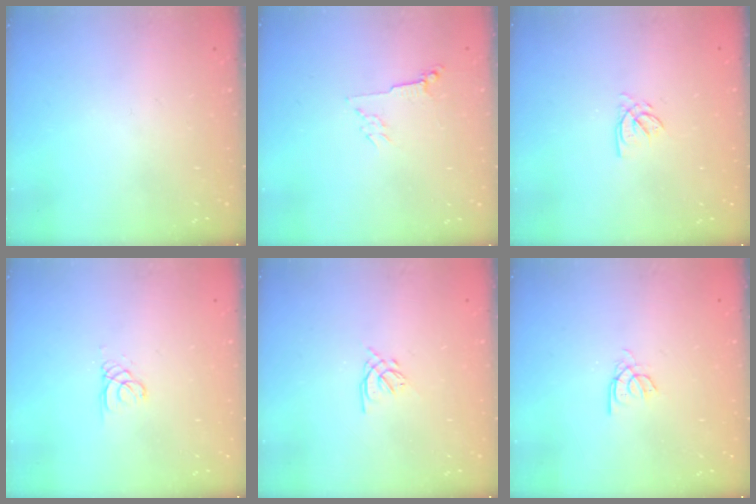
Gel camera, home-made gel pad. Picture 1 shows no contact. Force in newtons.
{"total": 2.8, "press": 2.7, "slide": 0.6}
{"total": 2.3, "press": 2.3, "slide": 0.3}
{"total": 0.8, "press": 0.8, "slide": 0.1}
{"total": 1.6, "press": 1.5, "slide": 0.6}
{"total": 2.0, "press": 1.9, "slide": 0.4}